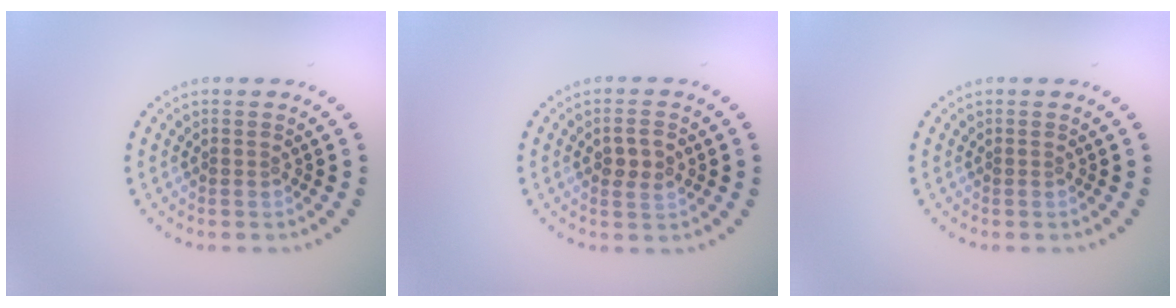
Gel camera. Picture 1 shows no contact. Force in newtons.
{"total": 2.0, "press": 2.0, "slide": 0.2}
{"total": 0.0}